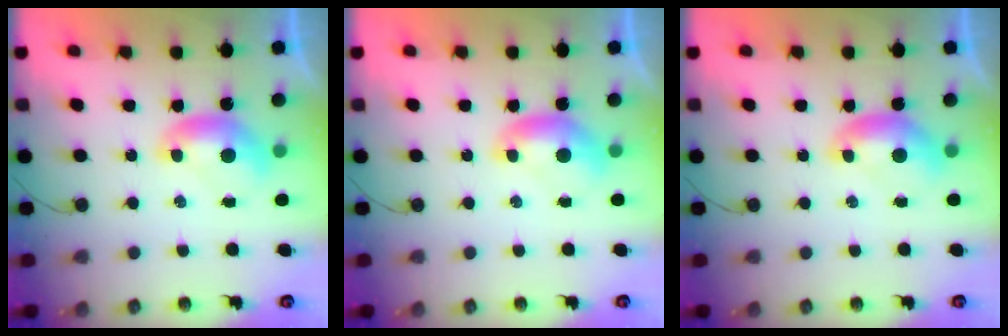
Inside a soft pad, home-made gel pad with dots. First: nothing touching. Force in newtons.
{"total": 0.0}
{"total": 0.0}